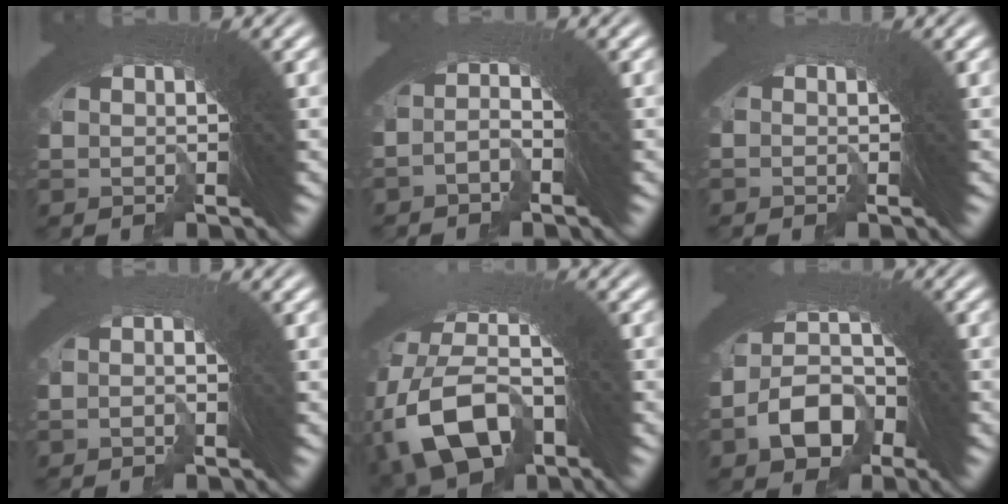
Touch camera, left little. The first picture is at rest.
{"total": 2.4, "force": [-2.3, 0.4, -0.2], "torque": [0.032, 0.013, -0.050]}
{"total": 2.4, "force": [-1.3, -1.3, -1.6], "torque": [0.027, -0.008, -0.019]}
{"total": 2.3, "force": [-1.9, -0.6, -1.1], "torque": [0.030, 0.001, -0.033]}
{"total": 10.1, "force": [-5.8, 7.4, 3.8], "torque": [-0.117, -0.062, -0.077]}
{"total": 6.6, "force": [-3.3, 4.9, 2.9], "torque": [-0.048, -0.009, -0.065]}